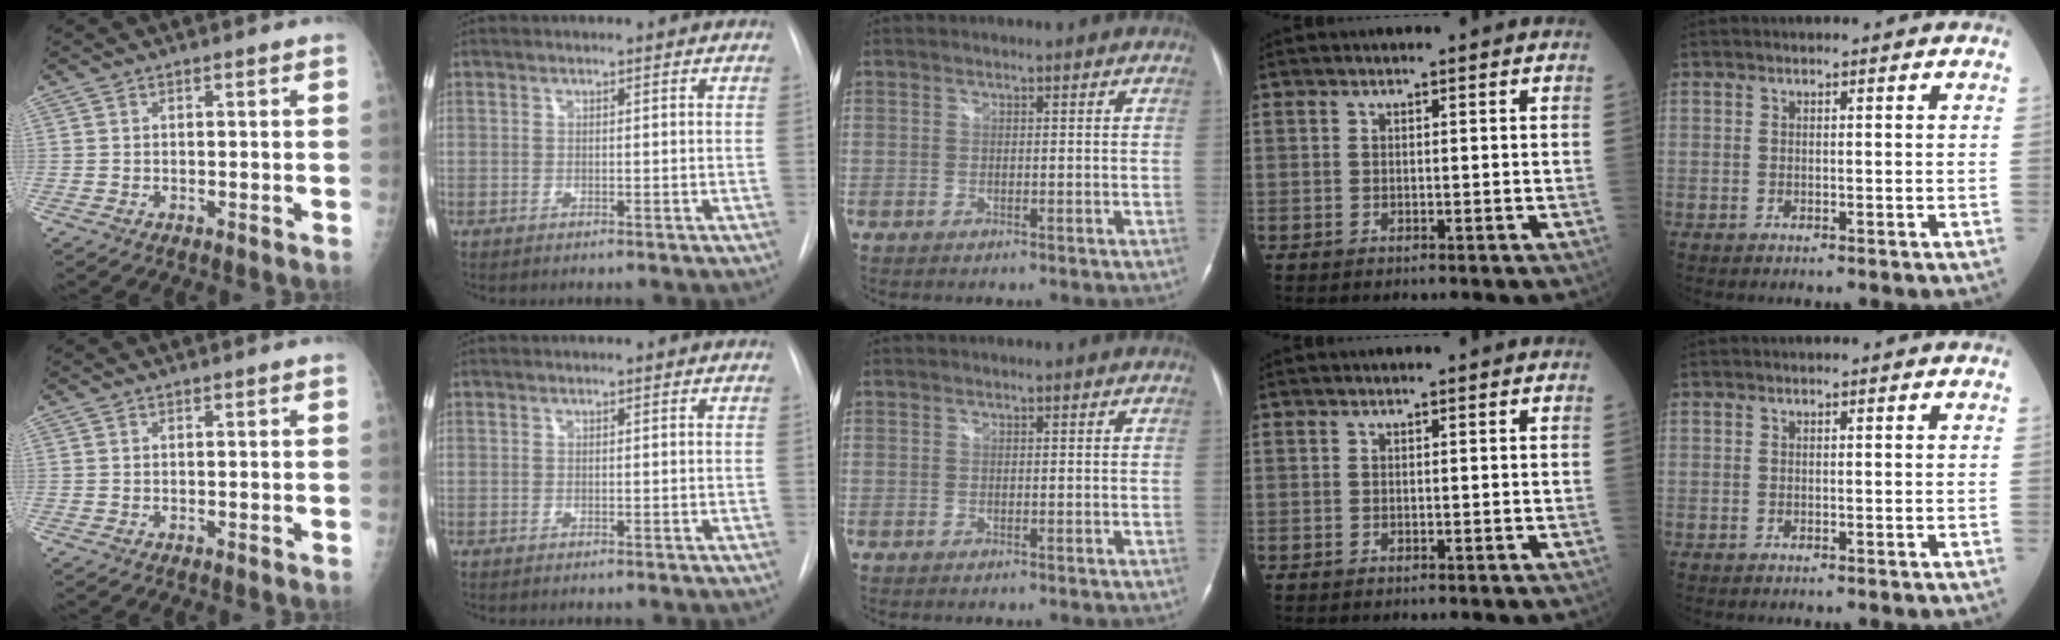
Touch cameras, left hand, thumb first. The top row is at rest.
{}